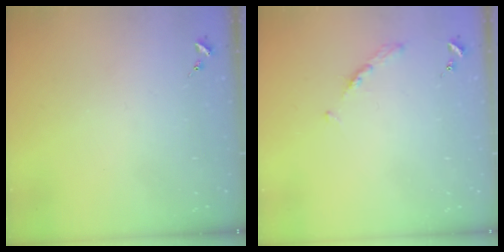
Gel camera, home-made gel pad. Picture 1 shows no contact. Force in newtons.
{"total": 3.7, "press": 3.6, "slide": 0.4}